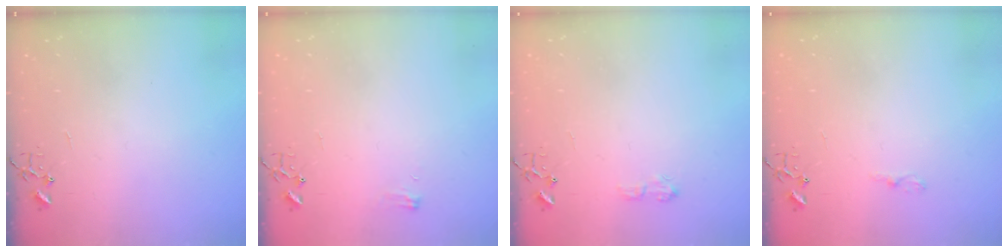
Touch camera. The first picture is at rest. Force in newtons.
{"total": 5.3, "press": 5.3, "slide": 0.8}
{"total": 6.4, "press": 6.4, "slide": 0.8}
{"total": 4.6, "press": 4.6, "slide": 0.4}